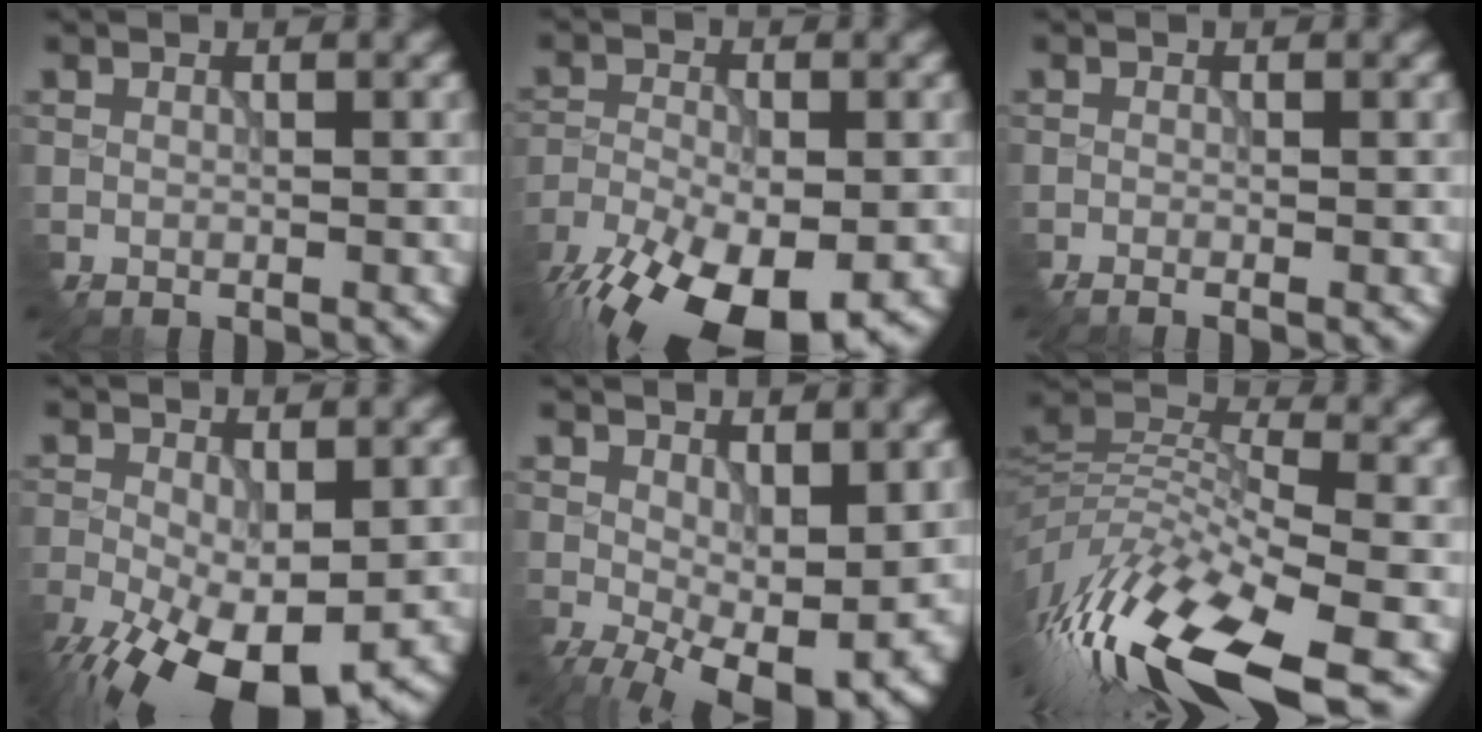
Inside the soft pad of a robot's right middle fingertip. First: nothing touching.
{"total": 14.2, "force": [-9.6, 6.0, 8.6], "torque": [-0.150, -0.037, -0.151]}
{"total": 1.3, "force": [-0.9, 0.3, 1.0], "torque": [-0.023, -0.006, -0.016]}
{"total": 12.7, "force": [-6.5, 5.9, 9.2], "torque": [-0.176, -0.037, -0.097]}
{"total": 10.5, "force": [-2.2, 6.0, 8.4], "torque": [-0.129, -0.032, -0.007]}
{"total": 13.5, "force": [-7.8, 4.9, 10.0], "torque": [-0.214, 0.003, -0.141]}